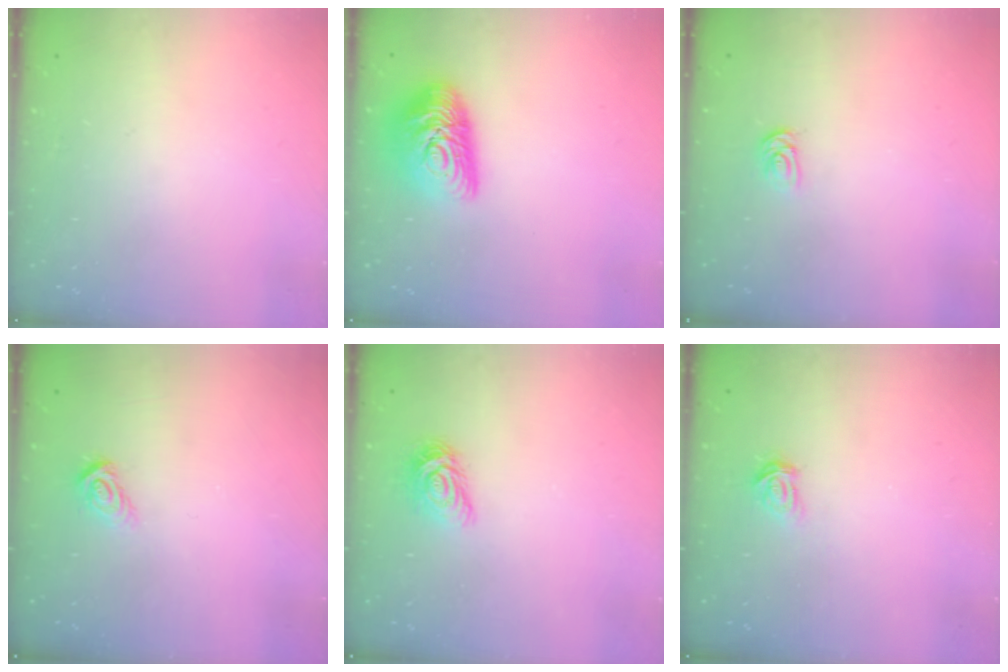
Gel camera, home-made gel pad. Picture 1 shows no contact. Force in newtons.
{"total": 12.8, "press": 12.8, "slide": 0.9}
{"total": 2.1, "press": 2.1, "slide": 0.2}
{"total": 5.0, "press": 4.9, "slide": 0.3}
{"total": 6.8, "press": 6.8, "slide": 0.2}
{"total": 3.0, "press": 3.0, "slide": 0.3}